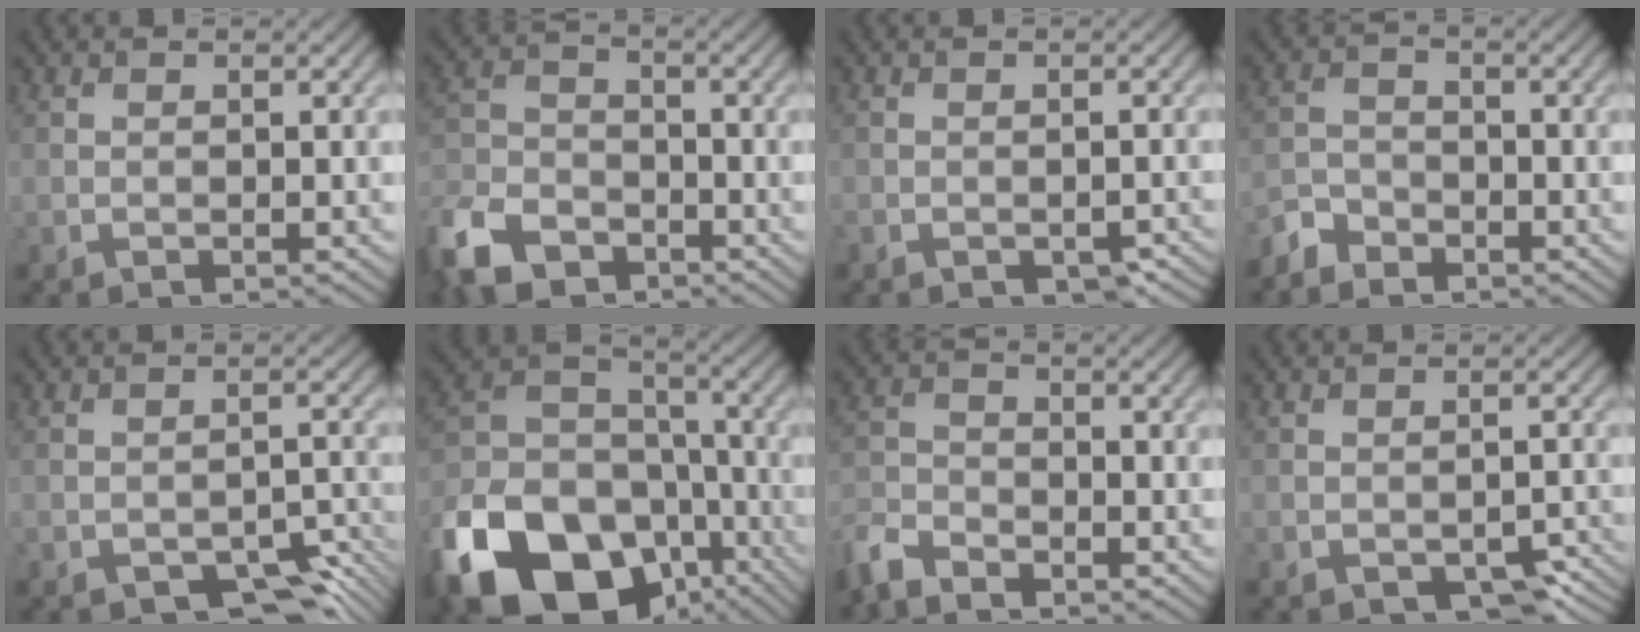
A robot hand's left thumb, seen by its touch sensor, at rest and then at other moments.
{"total": 9.5, "force": [-6.8, 5.2, 4.2], "torque": [-0.104, -0.017, -0.149]}
{"total": 4.0, "force": [-3.0, 2.0, 1.8], "torque": [-0.034, -0.008, -0.039]}
{"total": 3.5, "force": [-3.0, 1.7, 0.8], "torque": [-0.016, -0.002, -0.073]}
{"total": 5.2, "force": [-3.6, 2.1, 3.1], "torque": [-0.035, 0.002, -0.047]}
{"total": 21.3, "force": [-11.9, 13.9, 10.9], "torque": [-0.265, -0.049, -0.194]}
{"total": 4.9, "force": [-4.2, 1.8, 1.7], "torque": [-0.041, -0.012, -0.101]}
{"total": 4.2, "force": [-2.6, 2.1, 2.6], "torque": [-0.035, -0.001, -0.026]}